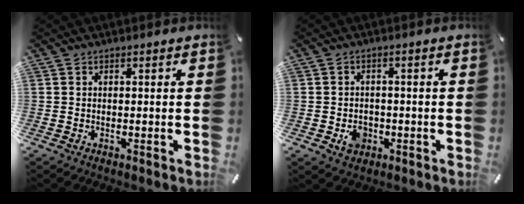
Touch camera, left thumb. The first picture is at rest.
{"total": 4.3, "force": [-1.3, 3.6, 1.9], "torque": [-0.015, -0.001, -0.022]}